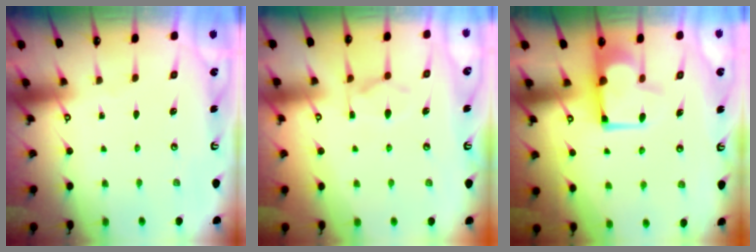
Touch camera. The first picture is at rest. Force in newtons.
{"total": 4.3, "press": 4.1, "slide": 1.4}
{"total": 8.9, "press": 8.9, "slide": 0.5}